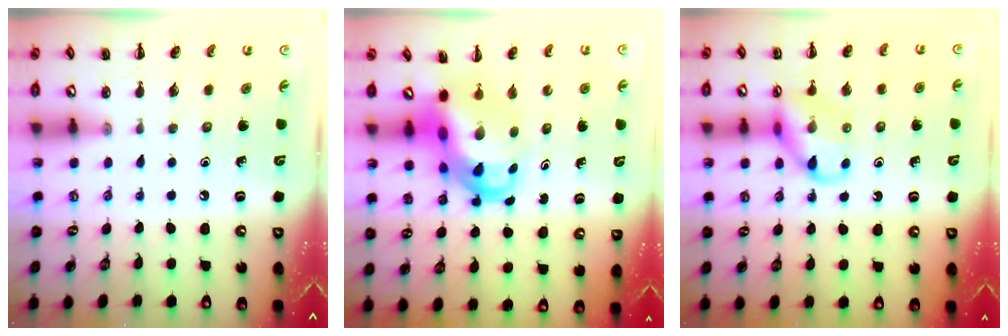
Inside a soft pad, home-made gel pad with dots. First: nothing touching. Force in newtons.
{"total": 8.6, "press": 8.3, "slide": 2.3}
{"total": 12.0, "press": 11.9, "slide": 1.8}